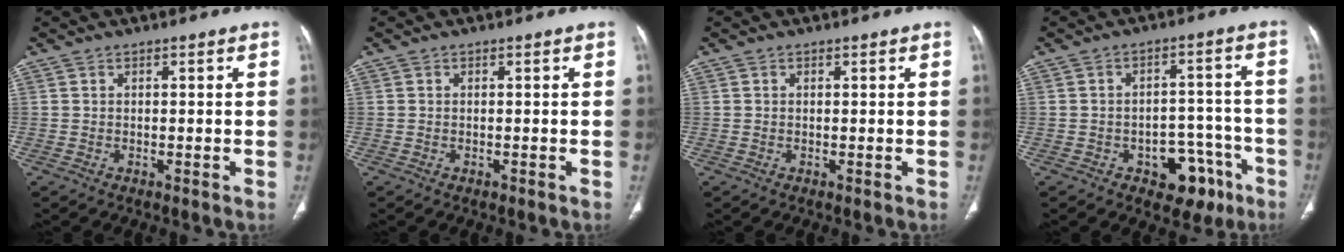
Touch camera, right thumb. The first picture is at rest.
{"total": 0.0}
{"total": 0.0}
{"total": 10.1, "force": [-5.3, 6.4, 5.7], "torque": [-0.038, 0.047, -0.062]}